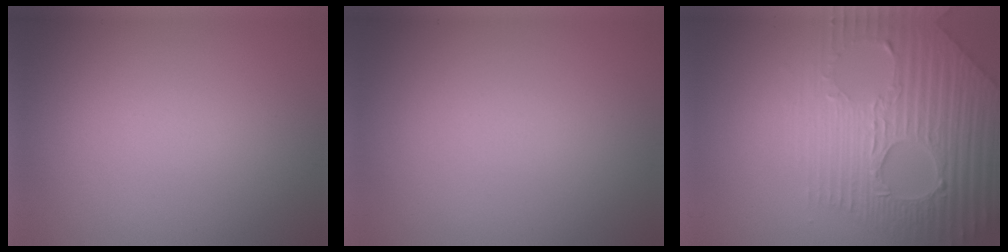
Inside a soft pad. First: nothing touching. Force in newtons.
{"total": 0.0}
{"total": 8.7, "press": 5.9, "slide": 6.4}